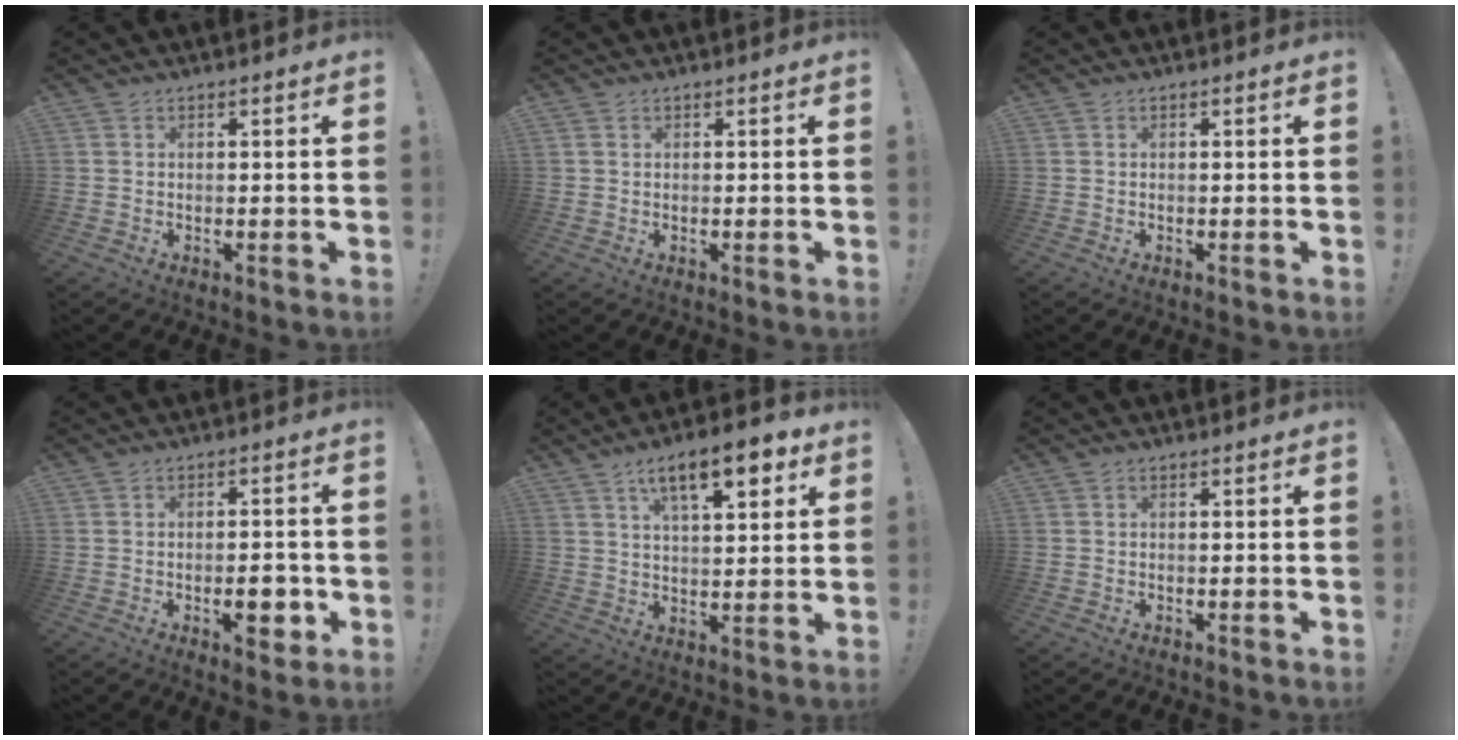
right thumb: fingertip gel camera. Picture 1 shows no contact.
{"total": 0.7, "force": [0.4, 0.5, 0.3], "torque": [-0.012, 0.003, 0.009]}
{"total": 0.0}
{"total": 6.7, "force": [-2.2, 3.0, 5.6], "torque": [-0.063, 0.005, -0.035]}
{"total": 13.2, "force": [6.7, 4.8, 10.3], "torque": [-0.156, -0.017, 0.108]}
{"total": 0.0}